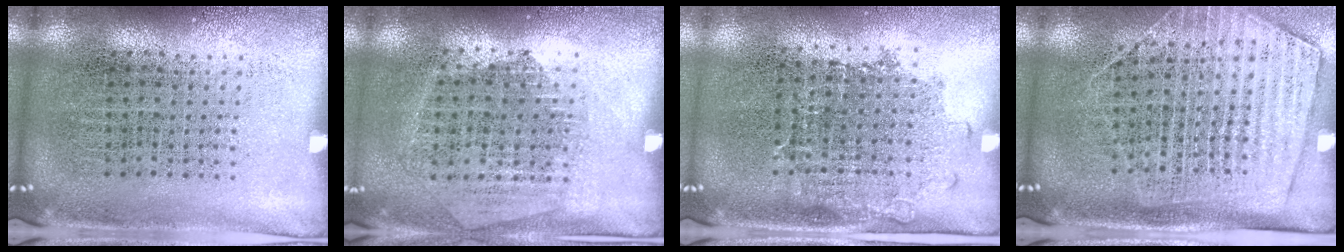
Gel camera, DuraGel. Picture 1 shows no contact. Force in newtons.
{"total": 1.3, "press": 1.2, "slide": 0.6}
{"total": 1.2, "press": 0.9, "slide": 0.8}
{"total": 1.8, "press": 1.5, "slide": 1.0}